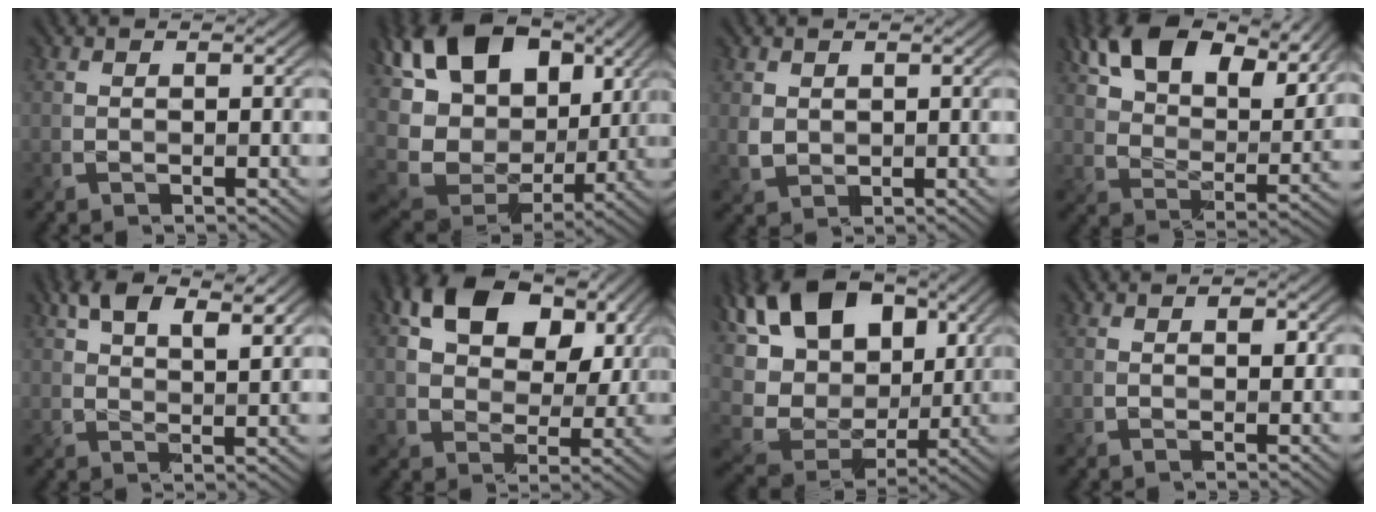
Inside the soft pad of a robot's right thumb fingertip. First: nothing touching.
{"total": 17.4, "force": [4.3, 12.4, 11.4], "torque": [-0.260, 0.001, 0.091]}
{"total": 1.8, "force": [0.8, 1.5, 0.7], "torque": [-0.018, -0.005, 0.017]}
{"total": 13.0, "force": [7.7, 7.1, 7.7], "torque": [-0.153, 0.010, 0.140]}
{"total": 6.7, "force": [3.7, 3.2, 4.6], "torque": [-0.087, 0.003, 0.068]}
{"total": 12.6, "force": [5.2, 8.2, 8.0], "torque": [-0.156, 0.011, 0.090]}
{"total": 16.5, "force": [3.8, 11.5, 11.2], "torque": [-0.242, 0.004, 0.078]}
{"total": 1.4, "force": [0.3, 0.9, 1.1], "torque": [-0.015, -0.003, 0.007]}